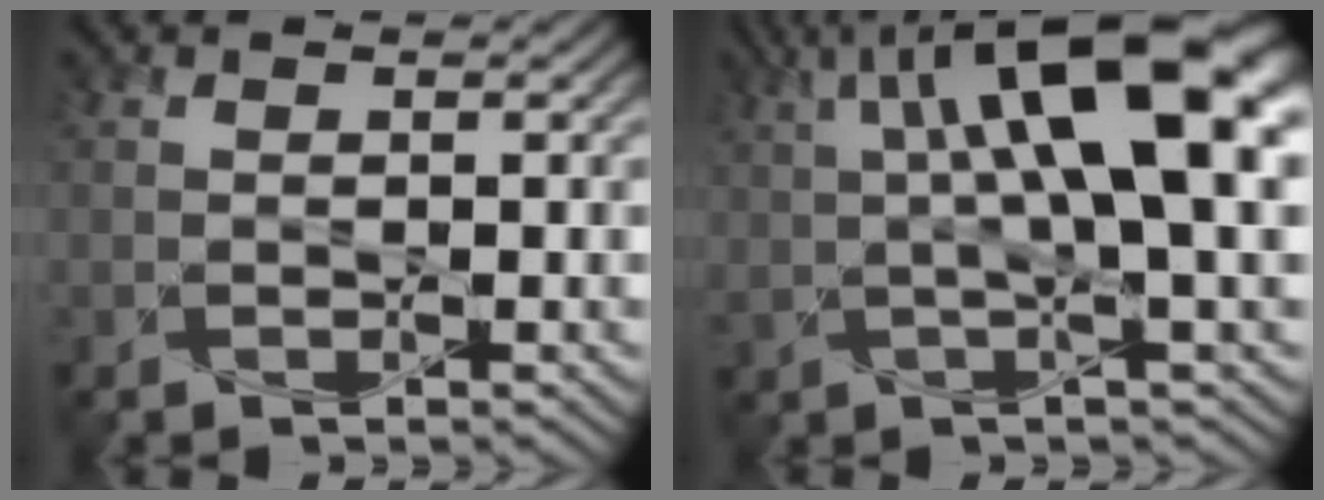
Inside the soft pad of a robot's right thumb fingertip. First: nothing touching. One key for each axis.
{"total": 14.4, "fx": 4.0, "fy": 4.0, "fz": 13.3, "tx": -0.217, "ty": 0.008, "tz": 0.069}